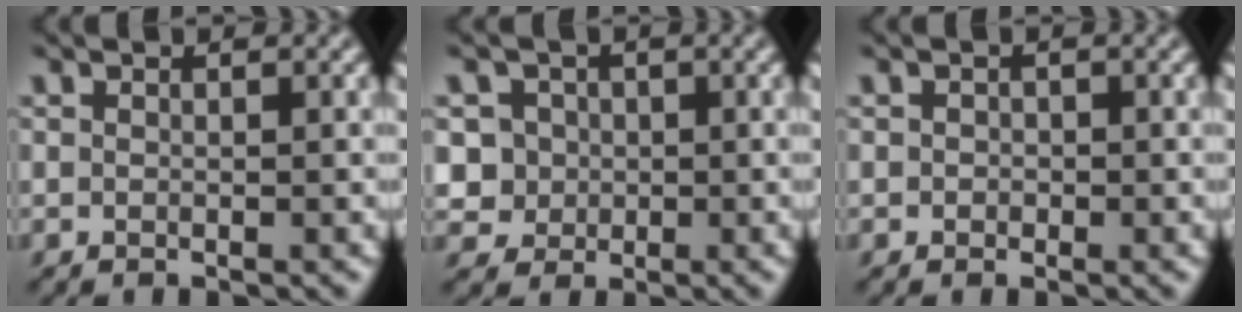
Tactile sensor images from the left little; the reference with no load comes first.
{"total": 4.5, "force": [0.4, 4.3, 1.4], "torque": [-0.019, 0.024, 0.001]}
{"total": 0.8, "force": [-0.2, 0.8, 0.3], "torque": [0.000, -0.001, -0.006]}